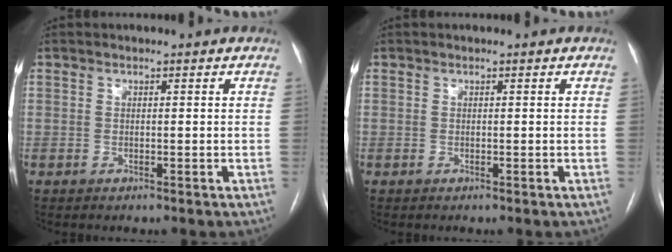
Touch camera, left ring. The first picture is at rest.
{"total": 0.0}